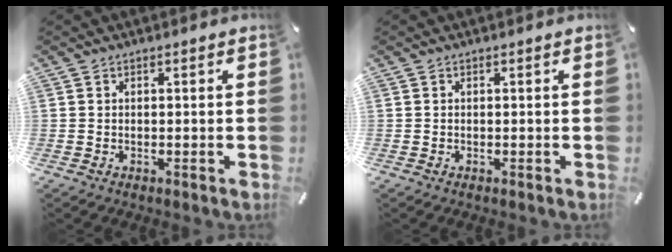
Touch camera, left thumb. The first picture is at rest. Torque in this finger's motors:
{"motor_torque": [-0.02, 0.02, 0.05, 0.07, 0.00]}